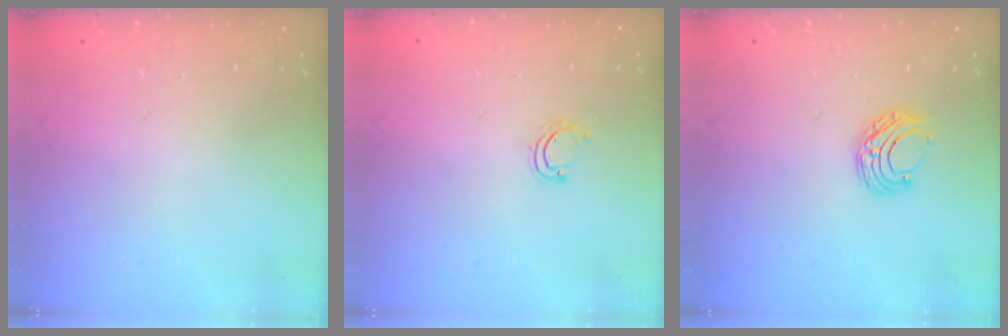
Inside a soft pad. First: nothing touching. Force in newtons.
{"total": 3.0, "press": 3.0, "slide": 0.2}
{"total": 6.4, "press": 6.3, "slide": 0.6}